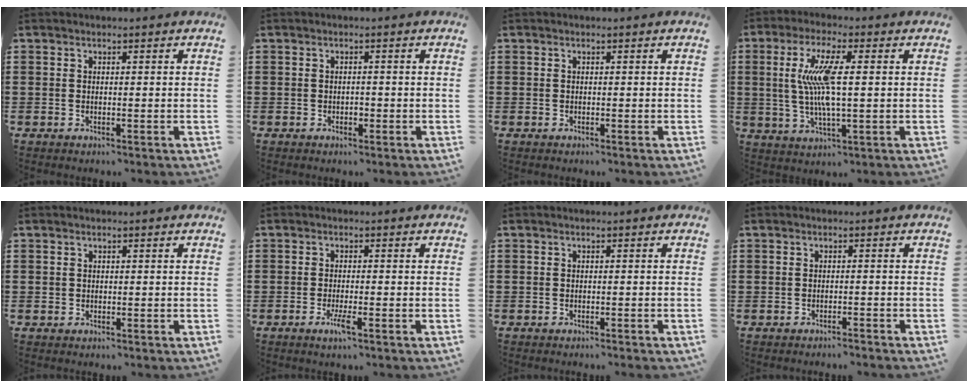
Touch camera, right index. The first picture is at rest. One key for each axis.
{"total": 0.8, "fx": -0.3, "fy": 0.5, "fz": 0.5, "tx": -0.011, "ty": -0.001, "tz": -0.006}
{"total": 0.0}
{"total": 9.2, "fx": 0.9, "fy": 2.0, "fz": 8.9, "tx": -0.195, "ty": -0.007, "tz": 0.004}
{"total": 0.5, "fx": 0.1, "fy": 0.5, "fz": 0.1, "tx": -0.002, "ty": 0.005, "tz": 0.000}
{"total": 2.6, "fx": -1.3, "fy": 0.2, "fz": 2.3, "tx": -0.052, "ty": -0.010, "tz": -0.026}
{"total": 0.8, "fx": -0.7, "fy": 0.0, "fz": 0.1, "tx": -0.005, "ty": -0.003, "tz": -0.015}
{"total": 1.5, "fx": -1.4, "fy": 0.1, "fz": -0.2, "tx": -0.001, "ty": 0.004, "tz": -0.033}